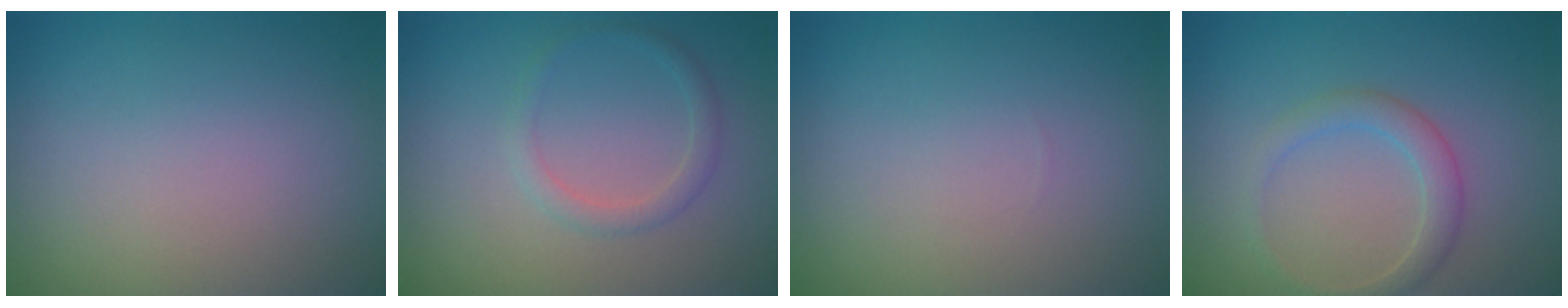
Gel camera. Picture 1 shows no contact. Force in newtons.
{"total": 1.5, "press": 1.5, "slide": 0.0}
{"total": 0.0}
{"total": 2.2, "press": 2.2, "slide": 0.1}